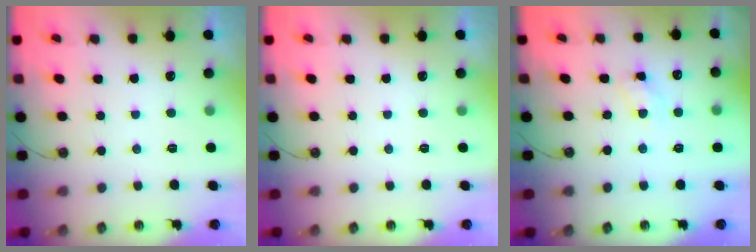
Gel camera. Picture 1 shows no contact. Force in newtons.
{"total": 0.0}
{"total": 5.9, "press": 5.9, "slide": 0.7}